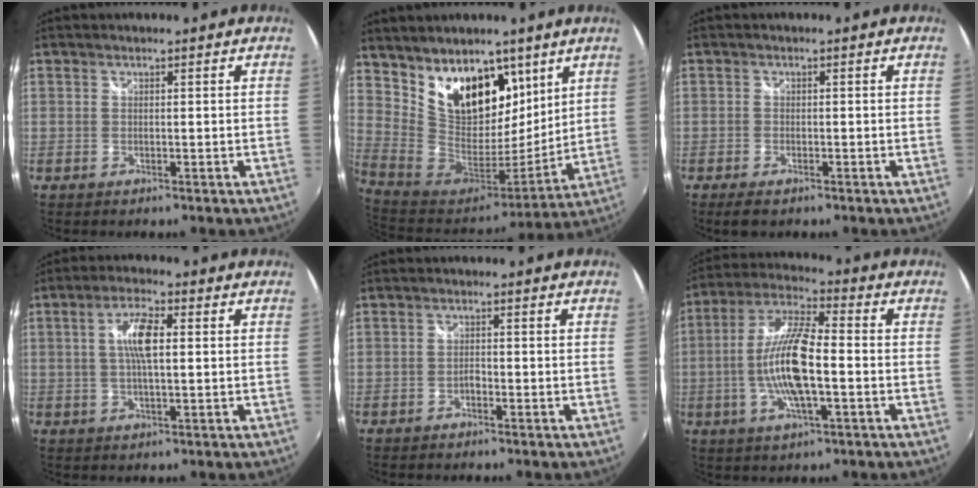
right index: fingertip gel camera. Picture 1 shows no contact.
{"total": 20.5, "force": [11.4, 12.8, 11.3], "torque": [-0.226, 0.014, 0.220]}
{"total": 3.0, "force": [-2.2, 1.3, 1.7], "torque": [-0.038, -0.013, -0.039]}
{"total": 6.4, "force": [0.9, 1.9, 6.1], "torque": [-0.113, 0.007, 0.017]}
{"total": 1.2, "force": [-0.9, 0.5, 0.5], "torque": [-0.010, -0.001, -0.019]}
{"total": 13.5, "force": [-2.6, 3.3, 12.8], "torque": [-0.258, -0.001, -0.052]}